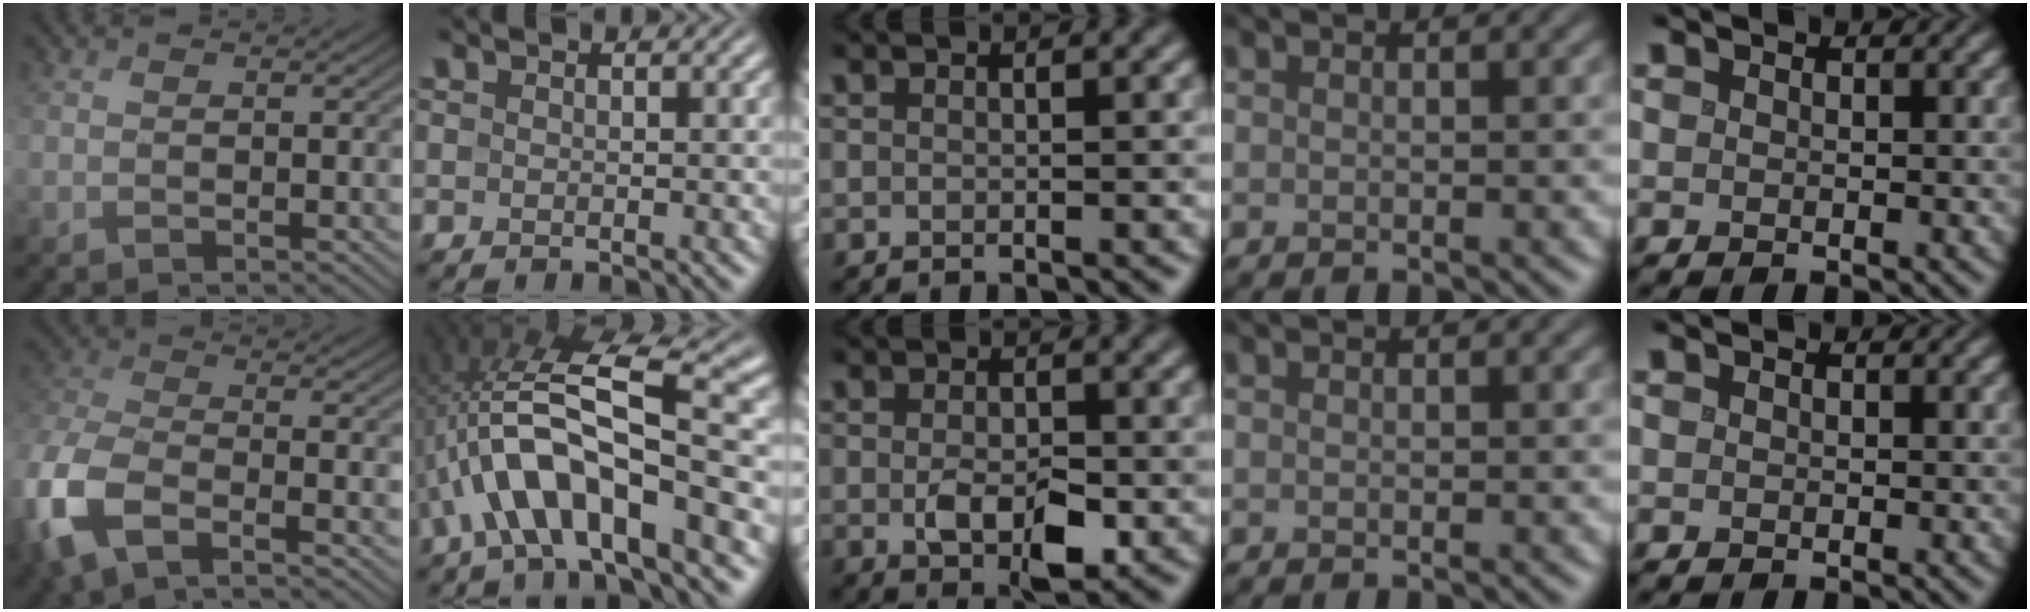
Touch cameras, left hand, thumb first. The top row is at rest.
{"thumb": {"total": 9.9, "force": [-4.6, 4.5, 7.4], "torque": [-0.194, -0.018, -0.101]}, "index": {"total": 9.9, "force": [-2.5, 2.8, 9.2], "torque": [-0.160, 0.024, -0.047]}, "middle": {"total": 4.0, "force": [-0.8, 2.2, 3.3], "torque": [-0.062, -0.007, -0.012]}}